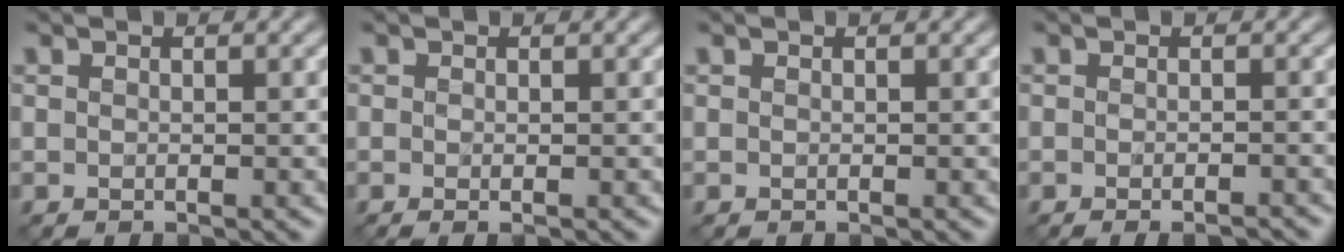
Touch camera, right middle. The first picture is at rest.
{"total": 0.6, "force": [-0.3, 0.1, 0.5], "torque": [-0.013, -0.005, -0.005]}
{"total": 0.0}
{"total": 2.0, "force": [-1.5, 0.2, 1.4], "torque": [-0.019, -0.007, -0.016]}